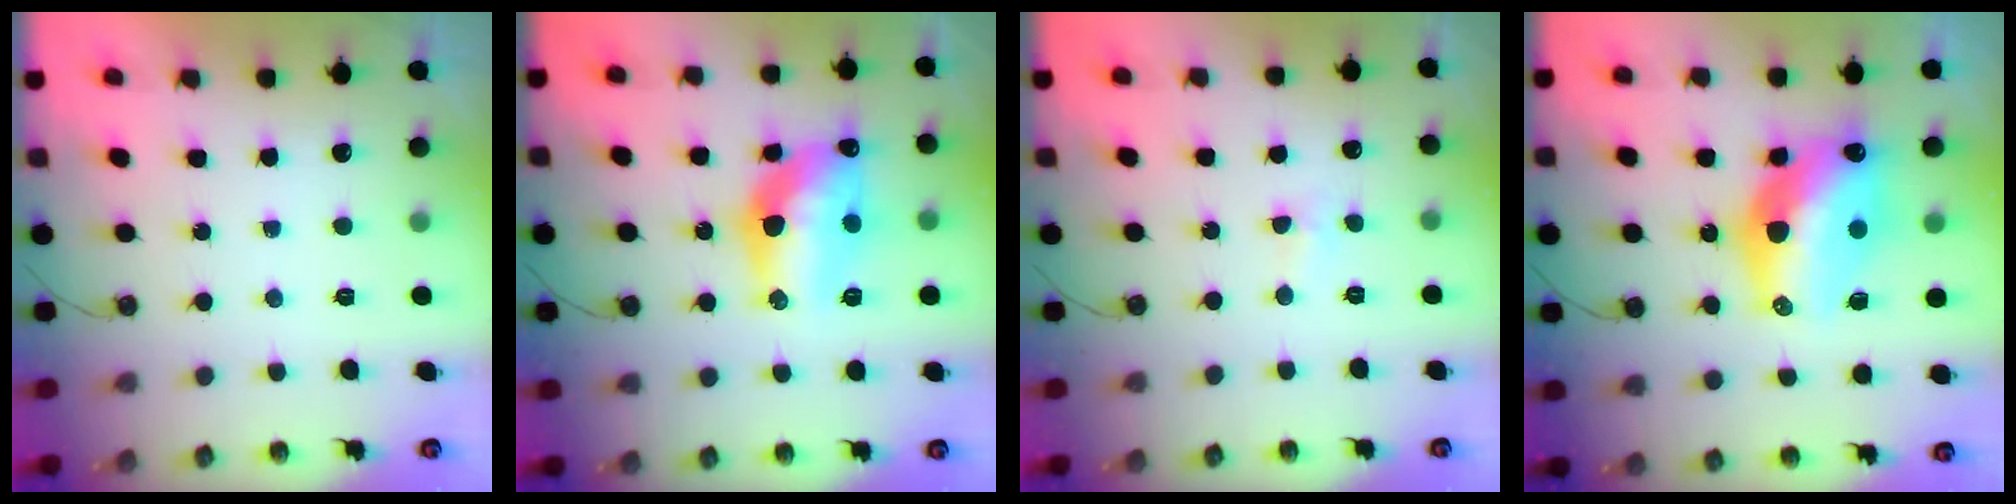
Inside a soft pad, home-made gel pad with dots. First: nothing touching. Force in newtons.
{"total": 15.7, "press": 15.5, "slide": 2.1}
{"total": 2.1, "press": 2.0, "slide": 0.3}
{"total": 16.2, "press": 16.1, "slide": 1.0}